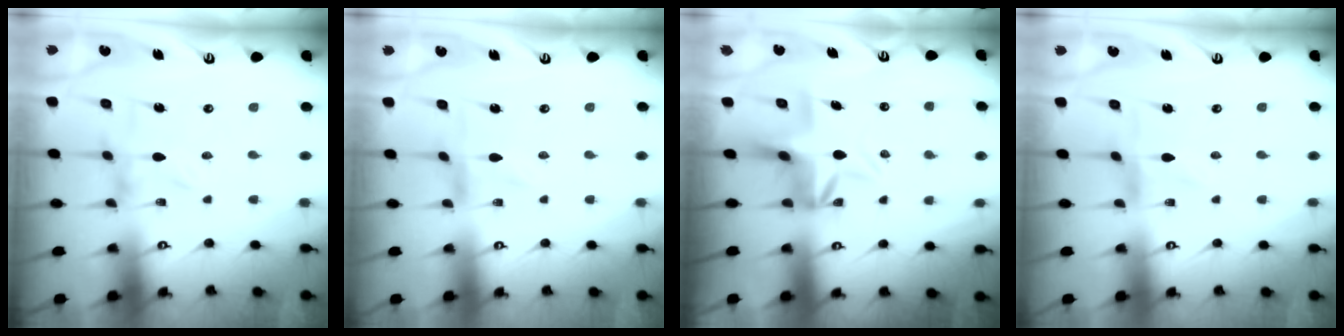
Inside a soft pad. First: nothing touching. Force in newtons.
{"total": 0.0}
{"total": 7.3, "press": 6.9, "slide": 2.4}
{"total": 0.8, "press": 0.8, "slide": 0.2}